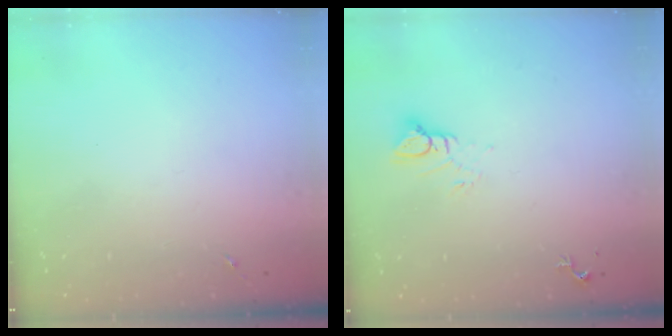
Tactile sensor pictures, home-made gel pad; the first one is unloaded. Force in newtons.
{"total": 5.6, "press": 5.6, "slide": 0.4}